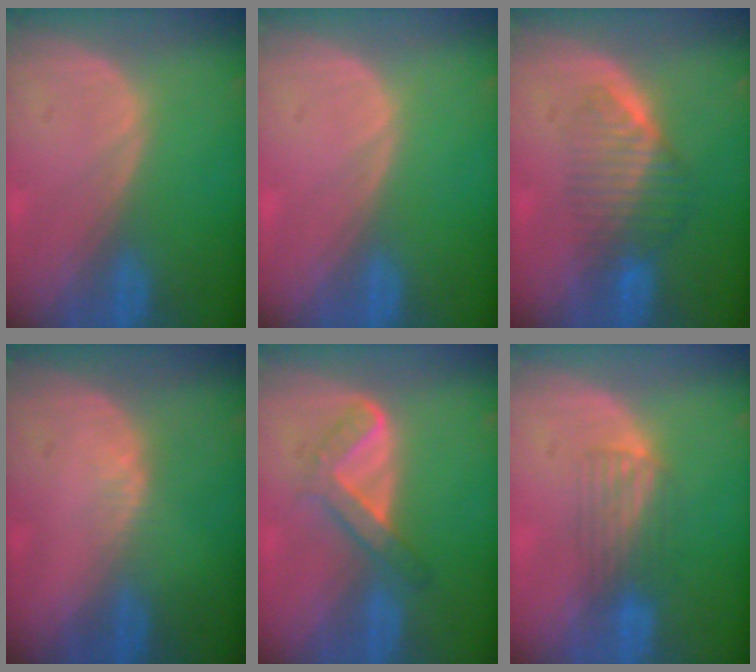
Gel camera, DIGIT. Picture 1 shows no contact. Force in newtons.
{"total": 0.0}
{"total": 6.3, "press": 5.7, "slide": 2.8}
{"total": 1.2, "press": 0.9, "slide": 0.8}
{"total": 4.8, "press": 4.7, "slide": 0.7}
{"total": 4.0, "press": 3.8, "slide": 1.1}